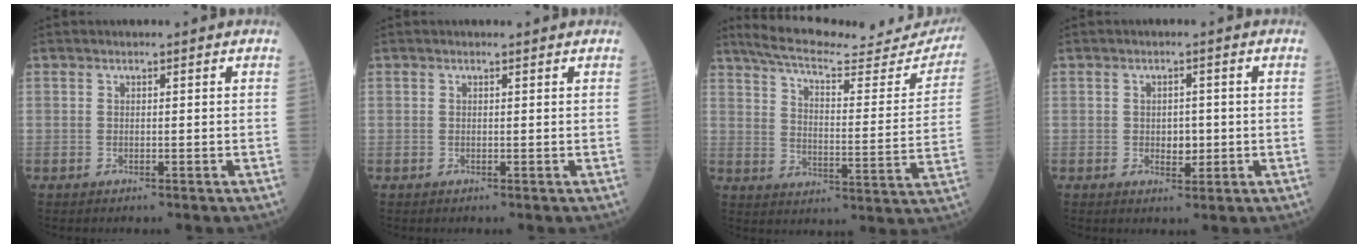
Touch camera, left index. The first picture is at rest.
{"total": 1.0, "force": [1.0, 0.1, 0.3], "torque": [-0.005, 0.009, 0.012]}
{"total": 24.8, "force": [22.8, 4.4, 8.4], "torque": [-0.127, -0.051, 0.291]}
{"total": 2.4, "force": [-0.4, 1.5, 1.8], "torque": [-0.022, -0.003, -0.004]}